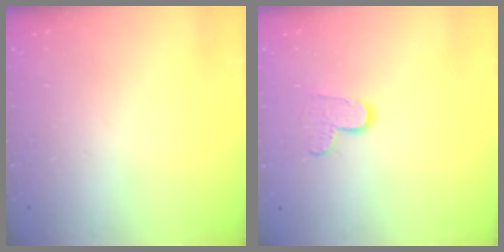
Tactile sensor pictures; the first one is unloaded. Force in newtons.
{"total": 7.7, "press": 7.6, "slide": 0.4}